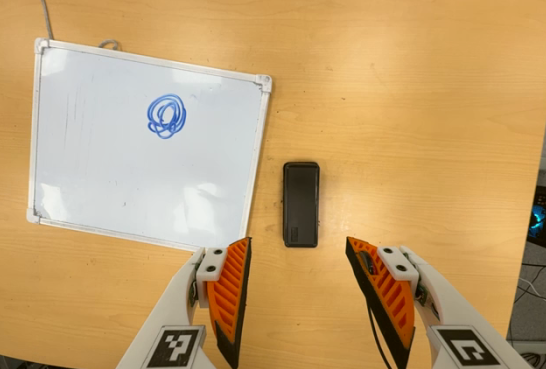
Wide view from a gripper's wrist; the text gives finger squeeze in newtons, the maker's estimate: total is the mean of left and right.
{"total": 0.0}